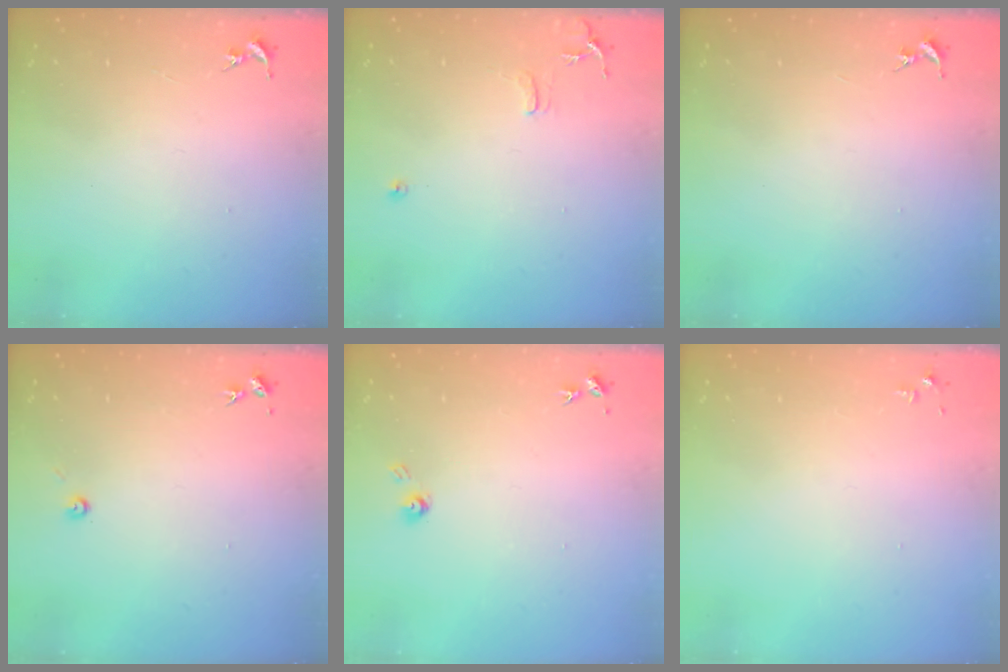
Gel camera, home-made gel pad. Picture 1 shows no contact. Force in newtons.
{"total": 7.2, "press": 7.2, "slide": 0.8}
{"total": 0.0}
{"total": 2.7, "press": 2.7, "slide": 0.2}
{"total": 4.1, "press": 4.1, "slide": 0.4}
{"total": 2.8, "press": 2.8, "slide": 0.4}